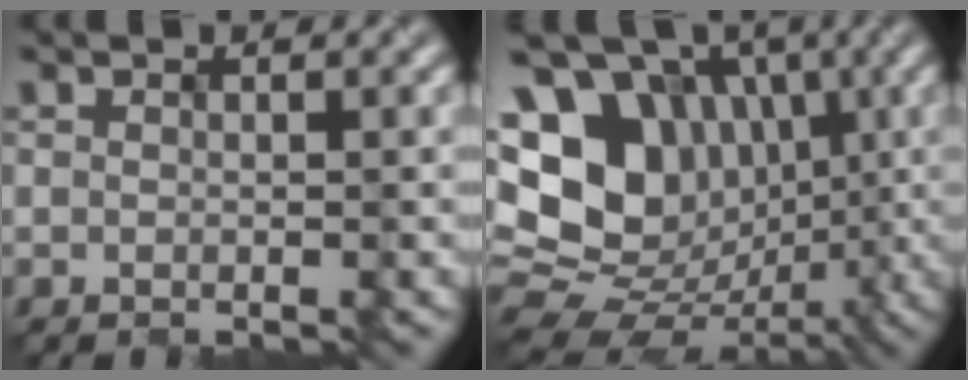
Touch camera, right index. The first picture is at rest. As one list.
[{"total": 16.4, "force": [2.2, 13.5, 9.1], "torque": [-0.177, 0.028, 0.024]}]